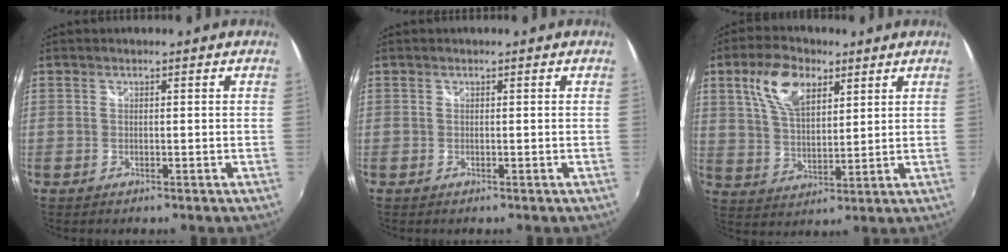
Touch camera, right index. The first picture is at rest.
{"total": 0.0}
{"total": 10.7, "force": [5.2, 5.5, 7.5], "torque": [-0.145, 0.019, 0.102]}